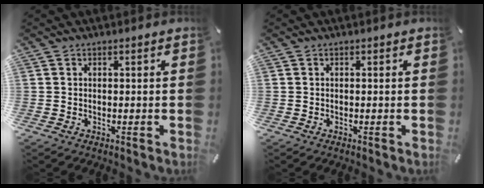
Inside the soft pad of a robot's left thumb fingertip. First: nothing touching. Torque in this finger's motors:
{"motor_torque": [0.00, 0.00, 0.00, 0.00, 0.00]}